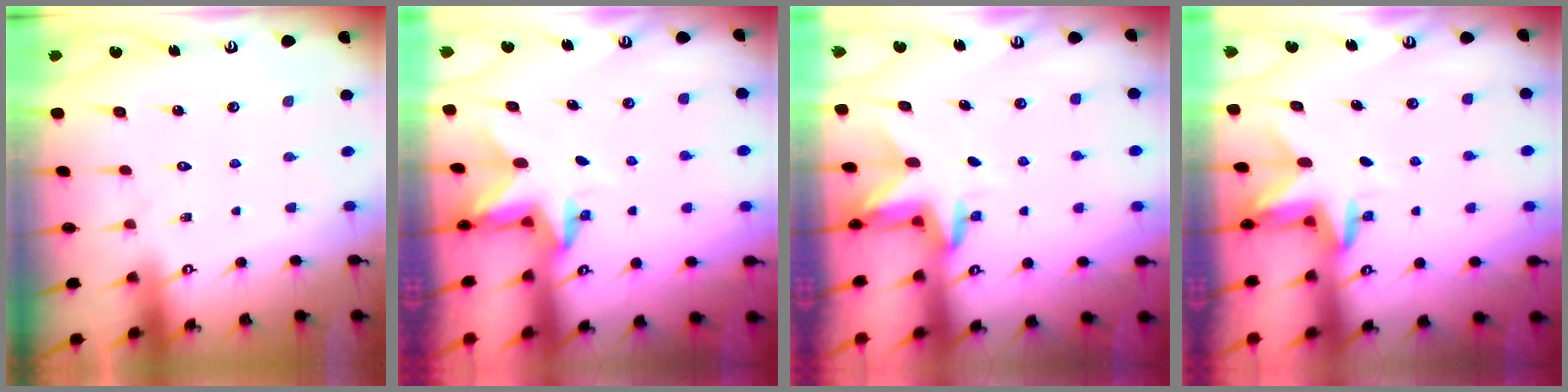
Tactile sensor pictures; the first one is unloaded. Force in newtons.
{"total": 2.3, "press": 2.3, "slide": 0.4}
{"total": 2.7, "press": 2.7, "slide": 0.2}
{"total": 2.7, "press": 2.7, "slide": 0.2}